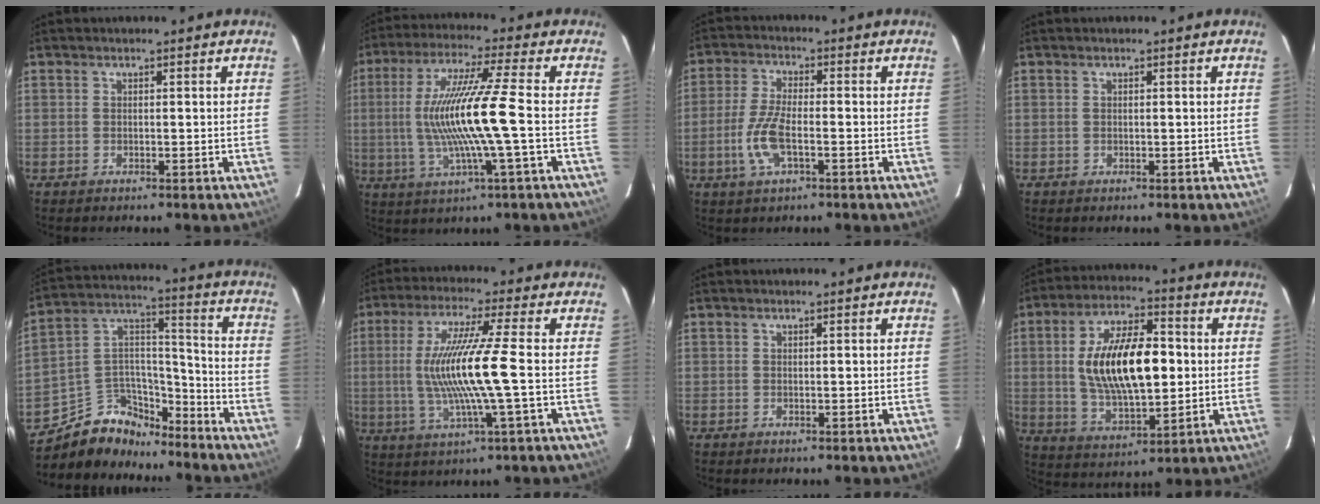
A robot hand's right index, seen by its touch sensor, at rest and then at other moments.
{"total": 14.2, "force": [-1.4, -0.6, 14.2], "torque": [-0.266, -0.006, -0.018]}
{"total": 7.5, "force": [-2.4, 2.6, 6.6], "torque": [-0.146, -0.001, -0.047]}
{"total": 0.0}
{"total": 13.1, "force": [-10.2, 7.5, 3.4], "torque": [-0.077, 0.079, -0.172]}
{"total": 13.5, "force": [-0.8, -0.5, 13.5], "torque": [-0.256, -0.009, -0.009]}
{"total": 0.0}
{"total": 18.0, "force": [1.2, 8.0, 16.0], "torque": [-0.289, 0.011, 0.032]}